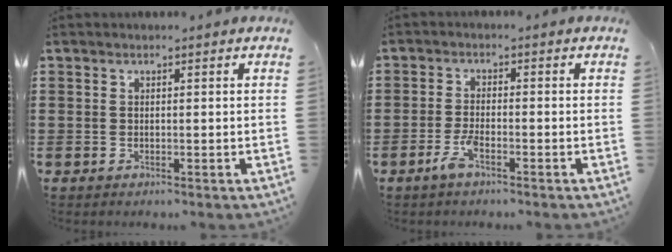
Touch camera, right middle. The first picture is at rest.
{"total": 3.4, "force": [-2.0, 0.7, 2.7], "torque": [-0.066, -0.005, -0.042]}